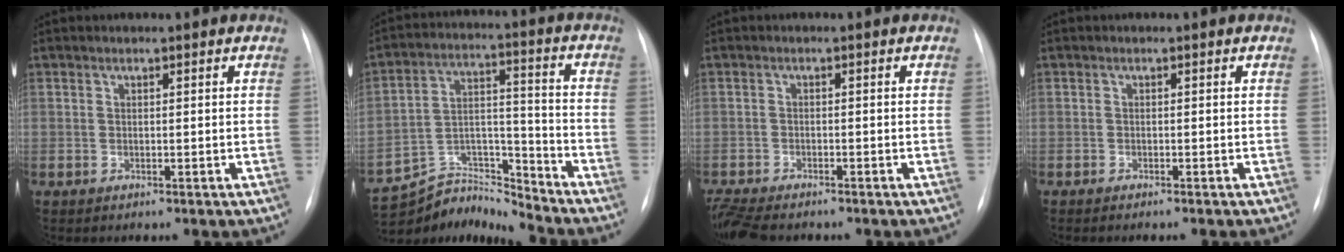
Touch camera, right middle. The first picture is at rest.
{"total": 10.5, "force": [-10.4, -0.3, -1.4], "torque": [0.029, 0.059, -0.191]}
{"total": 7.7, "force": [-6.6, 2.1, 3.4], "torque": [-0.070, -0.013, -0.110]}
{"total": 1.8, "force": [-1.5, -0.1, 1.0], "torque": [-0.011, -0.002, -0.017]}